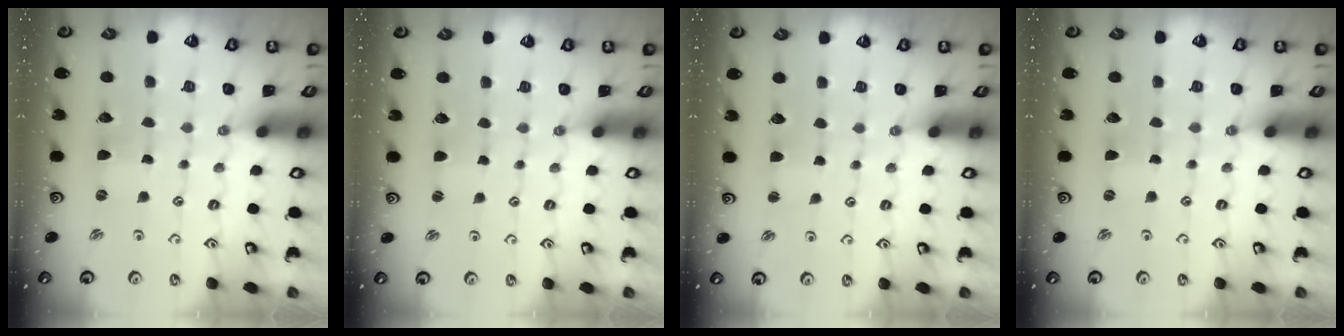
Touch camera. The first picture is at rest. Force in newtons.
{"total": 1.5, "press": 1.4, "slide": 0.2}
{"total": 2.7, "press": 2.7, "slide": 0.2}
{"total": 0.0}